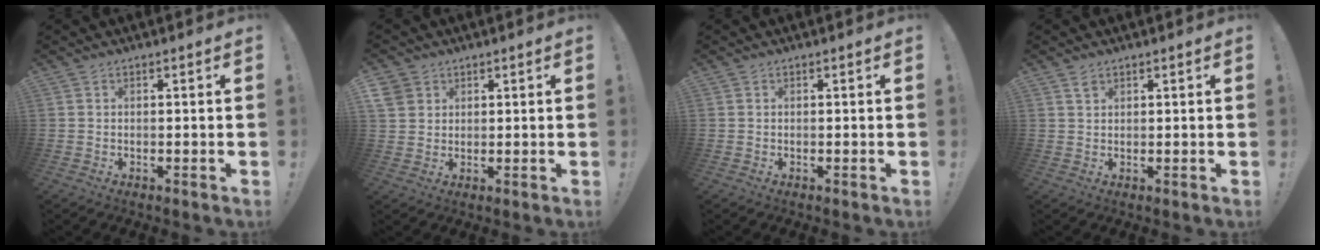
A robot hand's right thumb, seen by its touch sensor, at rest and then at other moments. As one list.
[{"total": 4.3, "force": [2.3, 3.4, 1.2], "torque": [-0.016, -0.010, 0.045]}, {"total": 0.0}, {"total": 1.4, "force": [1.1, 0.7, 0.6], "torque": [-0.004, -0.005, 0.019]}]